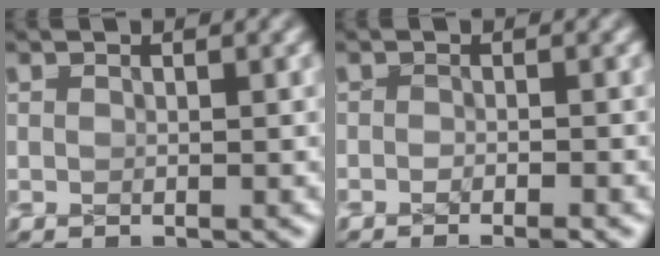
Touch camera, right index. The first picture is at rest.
{"total": 1.7, "force": [-1.4, 0.7, 0.7], "torque": [-0.006, -0.002, -0.027]}